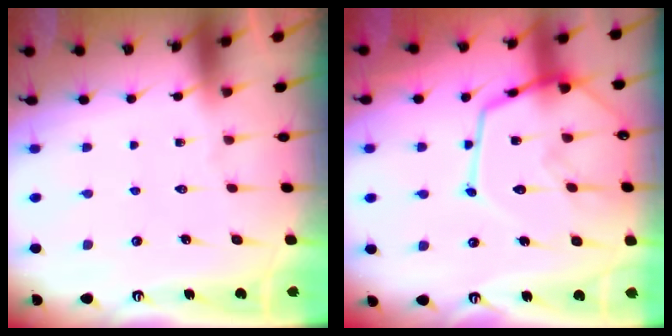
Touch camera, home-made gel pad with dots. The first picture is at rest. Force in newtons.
{"total": 18.9, "press": 18.8, "slide": 1.6}